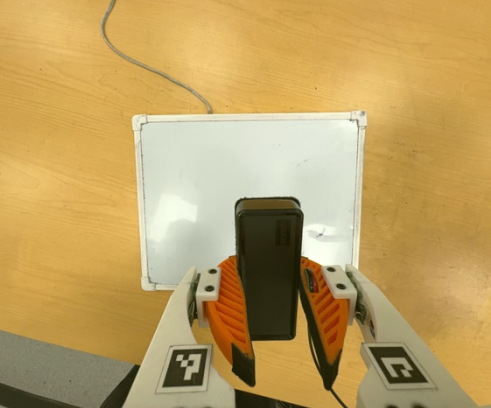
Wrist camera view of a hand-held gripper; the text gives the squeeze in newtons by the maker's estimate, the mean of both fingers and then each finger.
{"total": 8.6, "left": 7.1, "right": 10.0}